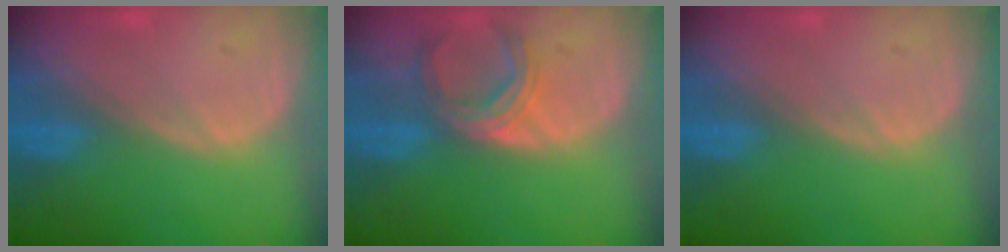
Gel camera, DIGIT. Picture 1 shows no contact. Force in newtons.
{"total": 4.9, "press": 4.9, "slide": 0.7}
{"total": 0.0}